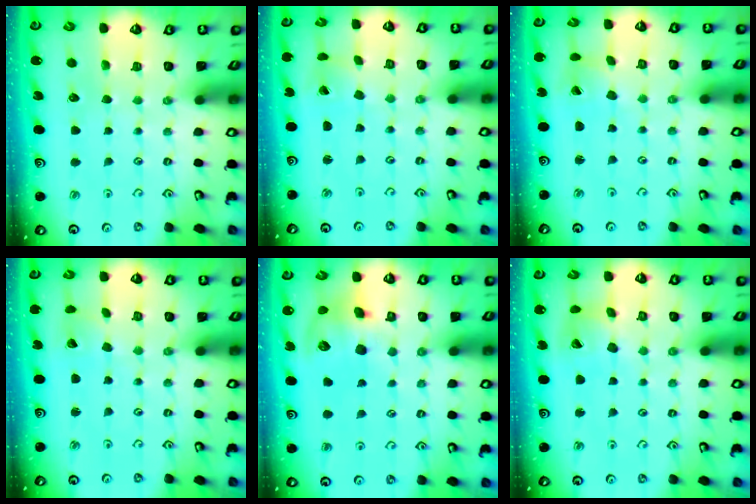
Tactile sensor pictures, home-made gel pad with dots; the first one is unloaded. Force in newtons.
{"total": 1.4, "press": 1.4, "slide": 0.3}
{"total": 2.0, "press": 2.0, "slide": 0.2}
{"total": 2.3, "press": 2.3, "slide": 0.0}
{"total": 12.2, "press": 12.0, "slide": 2.0}
{"total": 9.6, "press": 9.6, "slide": 1.2}